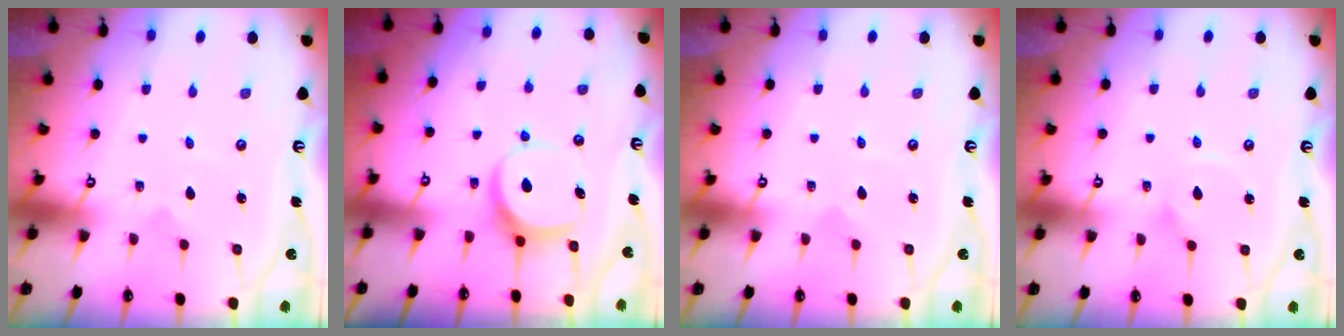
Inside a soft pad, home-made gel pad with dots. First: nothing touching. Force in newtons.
{"total": 5.9, "press": 5.8, "slide": 0.7}
{"total": 0.9, "press": 0.9, "slide": 0.1}
{"total": 2.0, "press": 2.0, "slide": 0.0}